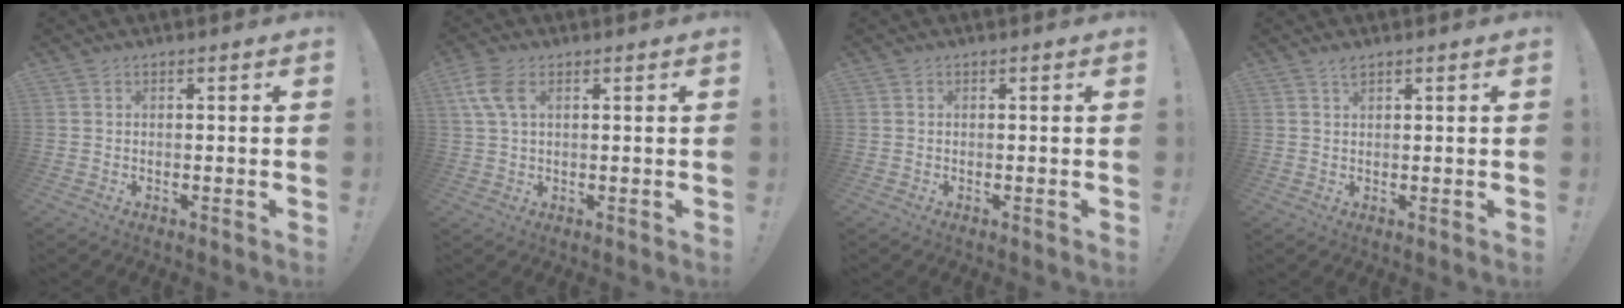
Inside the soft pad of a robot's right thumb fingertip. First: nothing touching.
{"total": 6.9, "force": [2.4, 3.9, 5.1], "torque": [-0.112, 0.004, 0.048]}
{"total": 0.0}
{"total": 1.6, "force": [1.3, 0.4, 0.7], "torque": [-0.015, 0.001, 0.023]}